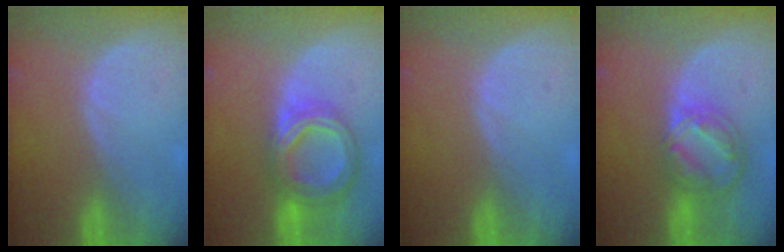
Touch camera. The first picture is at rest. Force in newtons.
{"total": 8.7, "press": 8.6, "slide": 0.8}
{"total": 0.0}
{"total": 8.2, "press": 7.0, "slide": 4.2}